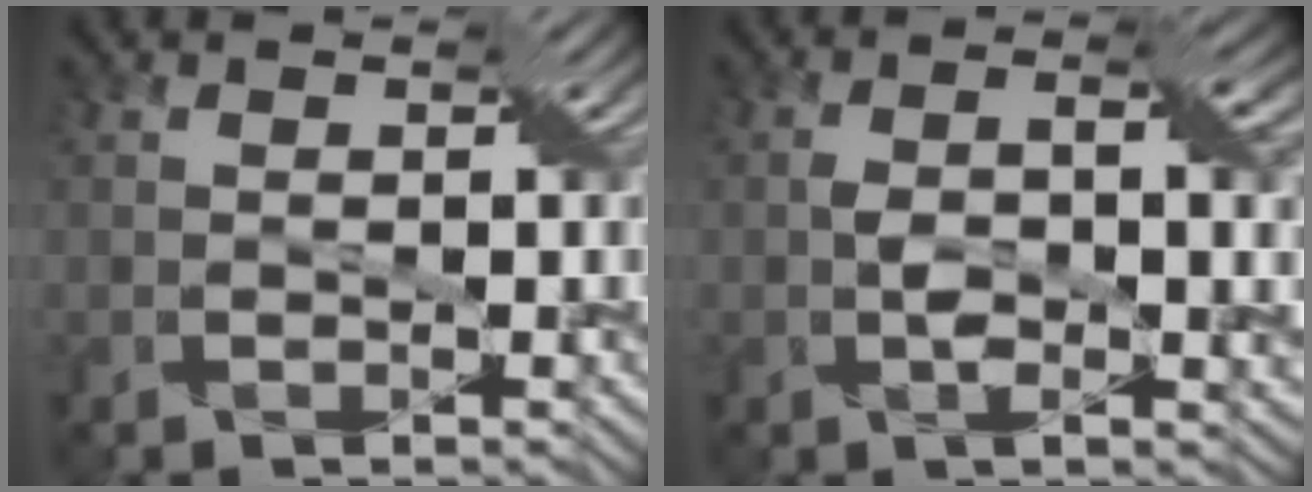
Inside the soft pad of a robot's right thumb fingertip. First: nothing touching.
{"total": 5.5, "force": [-0.1, 1.7, 5.2], "torque": [-0.088, -0.001, -0.002]}